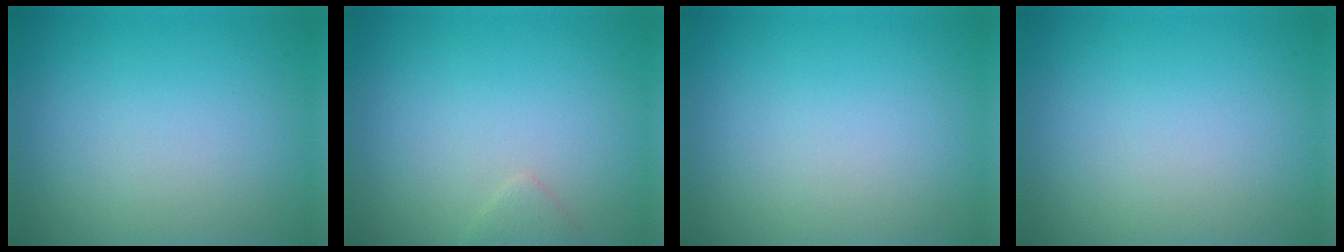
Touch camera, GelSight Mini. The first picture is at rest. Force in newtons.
{"total": 0.9, "press": 0.9, "slide": 0.1}
{"total": 0.0}
{"total": 0.0}